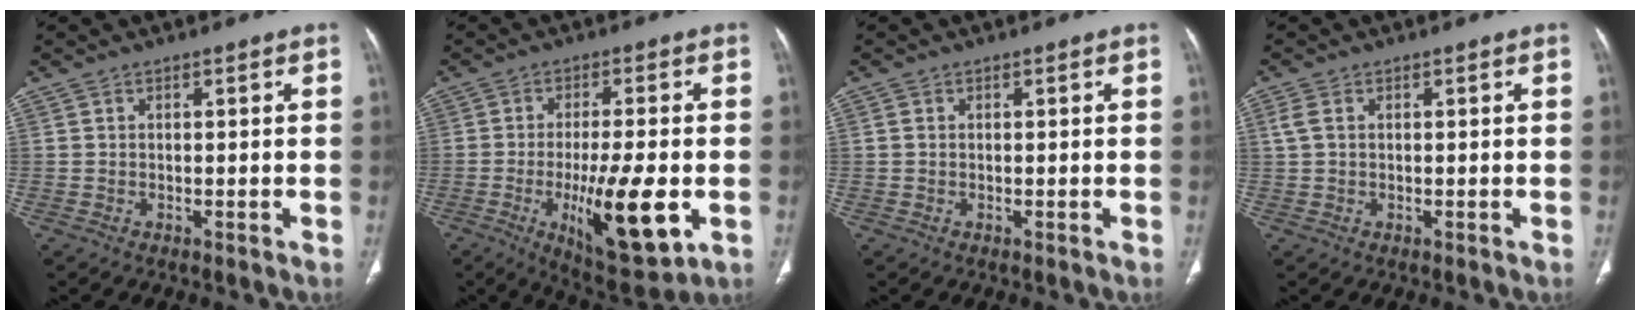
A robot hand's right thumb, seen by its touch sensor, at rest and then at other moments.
{"total": 15.7, "force": [-4.2, 4.5, 14.5], "torque": [-0.227, -0.013, -0.057]}
{"total": 0.6, "force": [0.1, 0.5, 0.3], "torque": [-0.004, 0.002, 0.003]}
{"total": 2.1, "force": [0.6, 1.4, 1.5], "torque": [-0.048, 0.012, 0.014]}